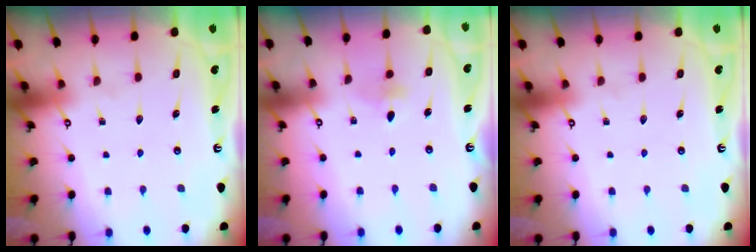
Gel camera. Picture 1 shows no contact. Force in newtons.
{"total": 2.8, "press": 2.7, "slide": 0.9}
{"total": 0.0}